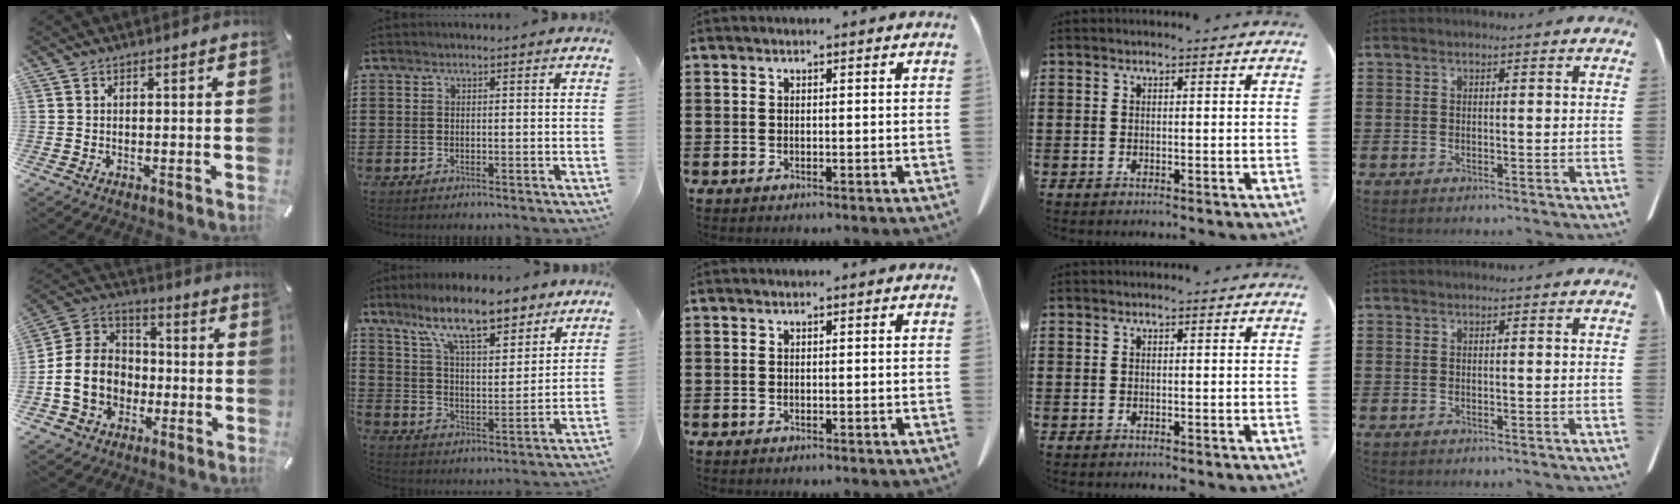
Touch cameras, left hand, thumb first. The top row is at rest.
{"thumb": {"total": 12.9, "force": [-3.3, 11.2, 5.4], "torque": [-0.112, 0.021, -0.058]}, "index": {"total": 12.2, "force": [9.5, 2.7, 7.2], "torque": [-0.149, -0.029, 0.167]}}